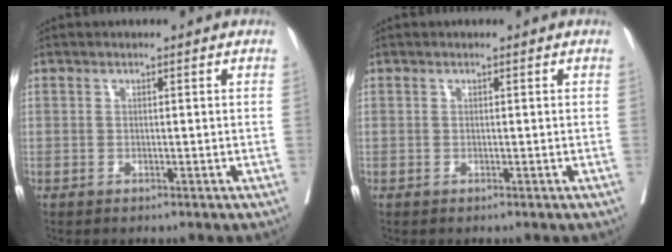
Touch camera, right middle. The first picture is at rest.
{"total": 0.0}